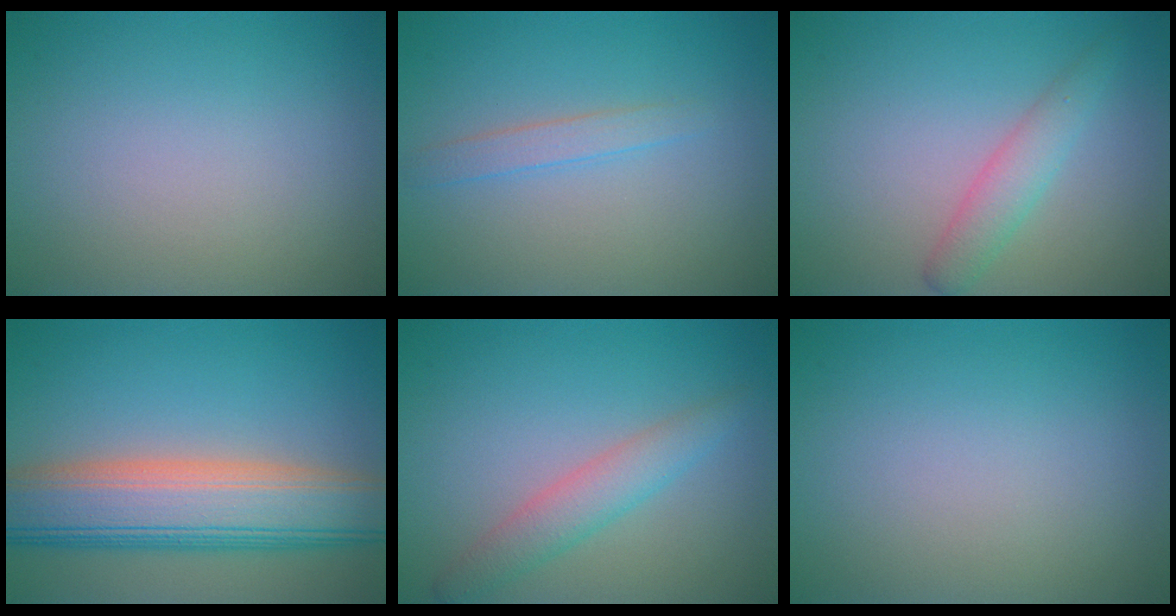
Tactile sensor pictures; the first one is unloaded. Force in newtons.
{"total": 1.5, "press": 1.5, "slide": 0.1}
{"total": 1.7, "press": 1.7, "slide": 0.1}
{"total": 10.0, "press": 10.0, "slide": 0.6}
{"total": 3.0, "press": 3.0, "slide": 0.1}
{"total": 0.0}